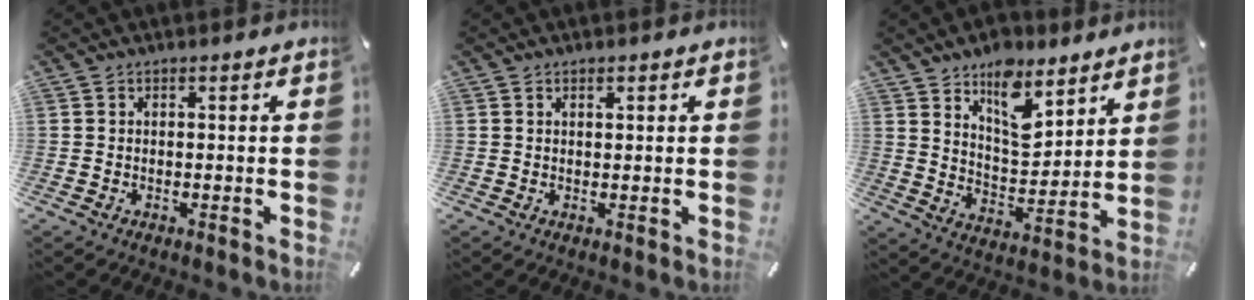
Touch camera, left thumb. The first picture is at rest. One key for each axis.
{"total": 0.8, "fx": 0.5, "fy": 0.5, "fz": 0.4, "tx": -0.008, "ty": 0.001, "tz": 0.009}
{"total": 12.3, "fx": 8.5, "fy": 6.6, "fz": 6.0, "tx": -0.083, "ty": -0.058, "tz": 0.154}